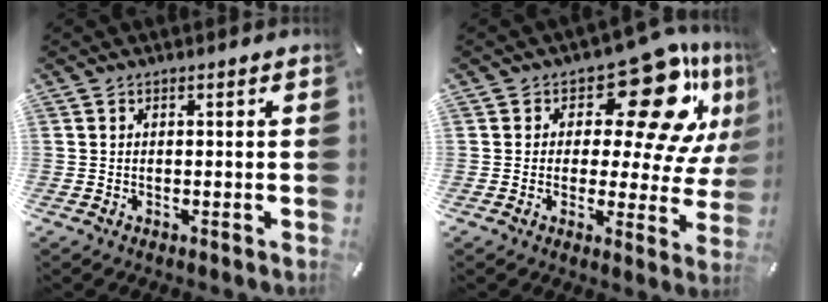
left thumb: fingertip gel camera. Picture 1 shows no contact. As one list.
[{"total": 18.5, "force": [10.8, 7.6, 13.0], "torque": [-0.172, -0.089, 0.174]}]